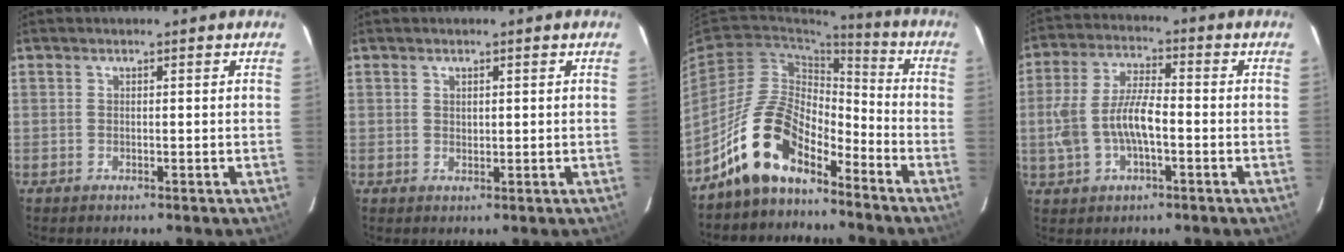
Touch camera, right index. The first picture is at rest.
{"total": 1.1, "force": [0.6, 0.7, 0.5], "torque": [-0.006, 0.002, 0.012]}
{"total": 13.5, "force": [-9.8, 6.0, 7.2], "torque": [-0.143, 0.020, -0.185]}
{"total": 10.4, "force": [-2.1, 4.7, 9.1], "torque": [-0.191, 0.010, -0.034]}